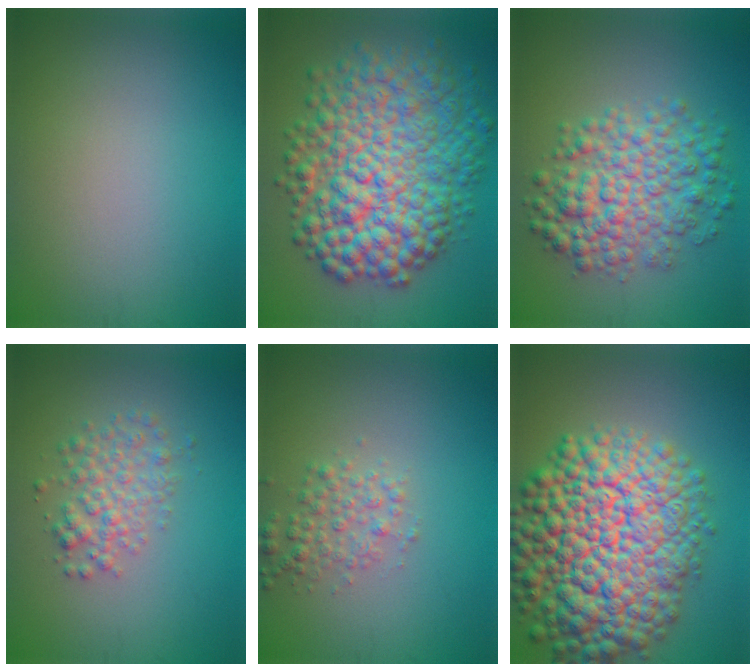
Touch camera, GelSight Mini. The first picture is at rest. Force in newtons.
{"total": 11.8, "press": 11.8, "slide": 0.1}
{"total": 6.7, "press": 6.7, "slide": 0.1}
{"total": 3.1, "press": 3.1, "slide": 0.1}
{"total": 2.4, "press": 2.4, "slide": 0.1}
{"total": 15.2, "press": 15.2, "slide": 0.6}